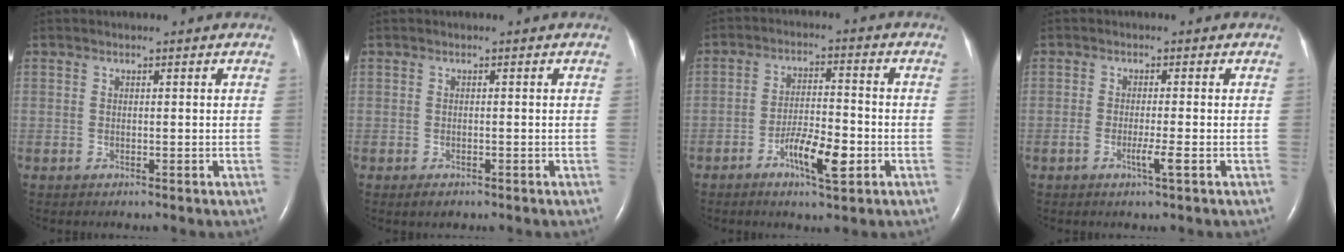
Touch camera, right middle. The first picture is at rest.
{"total": 1.4, "force": [-0.9, 0.6, 0.8], "torque": [-0.016, -0.001, -0.008]}
{"total": 6.9, "force": [-3.1, 1.4, 6.1], "torque": [-0.114, -0.002, -0.052]}
{"total": 2.5, "force": [-1.0, -0.3, 2.2], "torque": [-0.044, -0.004, -0.019]}